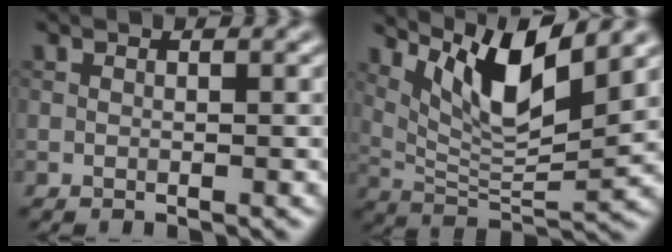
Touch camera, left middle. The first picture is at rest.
{"total": 8.0, "force": [4.5, 1.9, 6.3], "torque": [-0.113, -0.009, 0.087]}